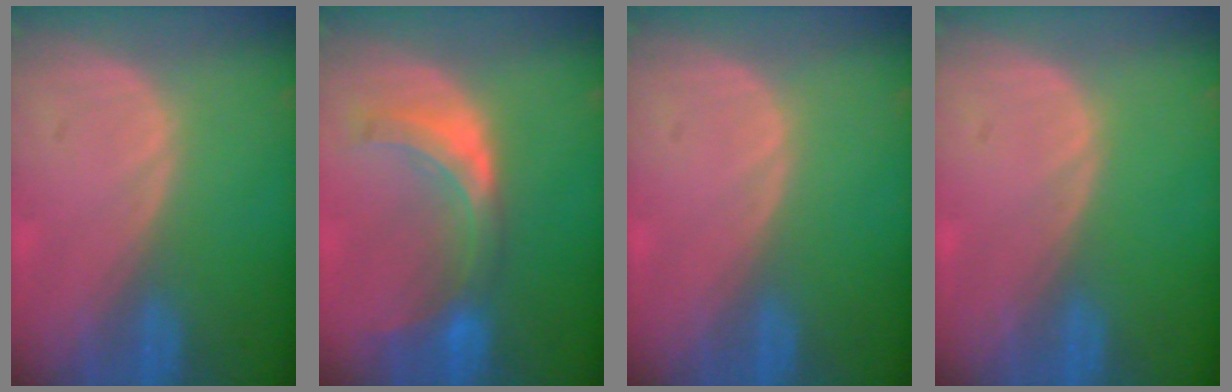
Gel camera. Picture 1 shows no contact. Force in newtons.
{"total": 7.5, "press": 6.8, "slide": 3.0}
{"total": 0.0}
{"total": 0.0}